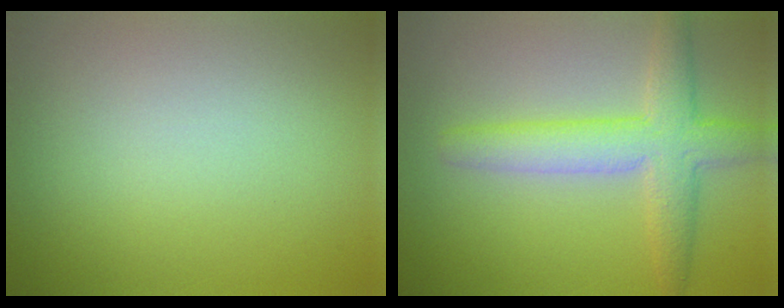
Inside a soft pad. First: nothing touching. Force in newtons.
{"total": 4.9, "press": 4.9, "slide": 0.1}